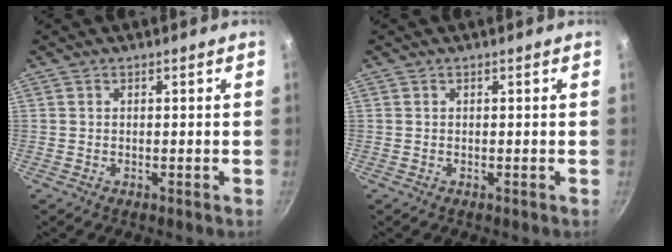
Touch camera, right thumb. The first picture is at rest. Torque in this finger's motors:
{"motor_torque": [-0.04, 0.07, -0.09, 0.08, 0.01]}